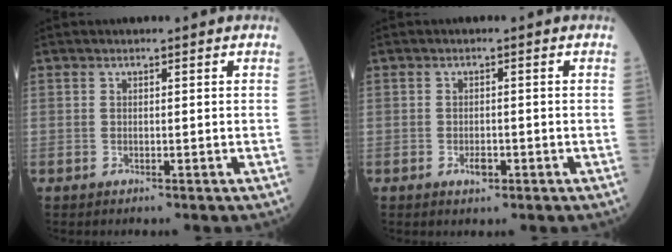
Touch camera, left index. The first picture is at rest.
{"total": 1.9, "force": [-1.0, 0.9, 1.3], "torque": [-0.021, 0.001, -0.013]}